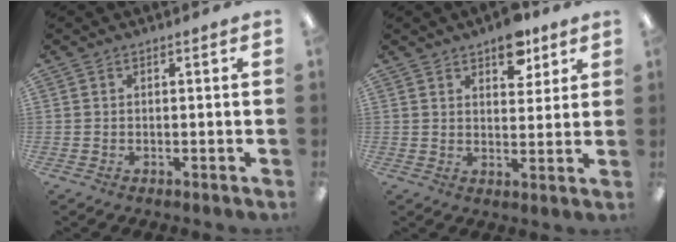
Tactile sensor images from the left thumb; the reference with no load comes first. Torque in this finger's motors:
{"motor_torque": [1.29, 0.80, 0.87, -0.79, 0.09]}